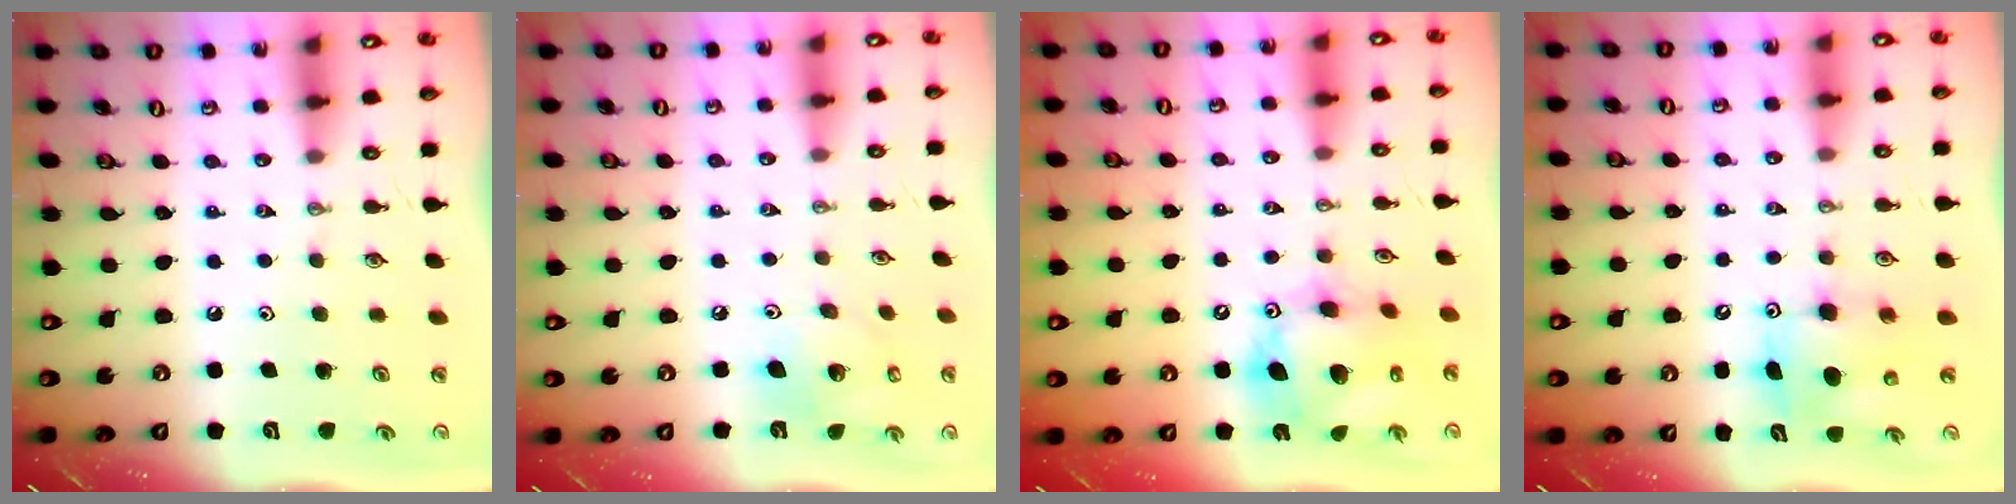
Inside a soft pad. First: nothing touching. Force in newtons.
{"total": 11.3, "press": 11.0, "slide": 2.2}
{"total": 15.2, "press": 15.2, "slide": 1.4}
{"total": 8.8, "press": 8.7, "slide": 0.8}